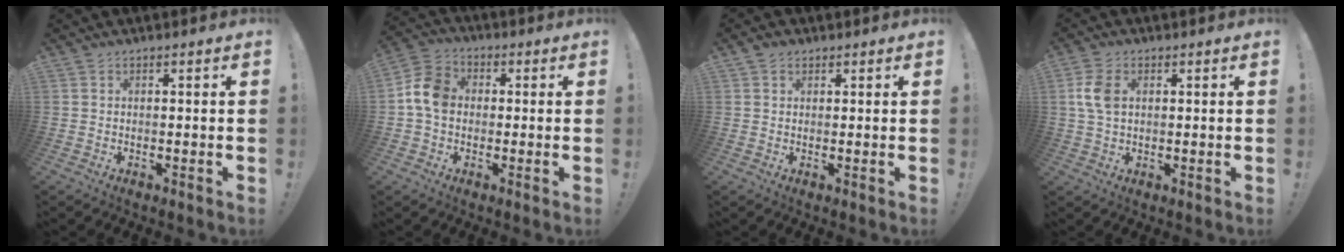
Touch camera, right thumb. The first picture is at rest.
{"total": 9.8, "force": [0.0, 7.6, 6.2], "torque": [-0.114, 0.024, 0.008]}
{"total": 1.7, "force": [1.1, 1.2, 0.5], "torque": [-0.009, 0.001, 0.021]}
{"total": 6.7, "force": [1.5, 4.3, 4.9], "torque": [-0.105, 0.006, 0.029]}